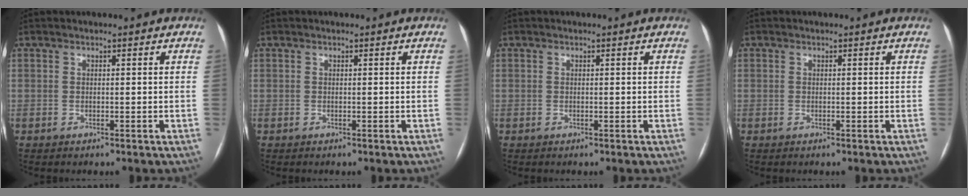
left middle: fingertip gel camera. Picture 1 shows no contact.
{"total": 0.0}
{"total": 0.0}
{"total": 0.0}